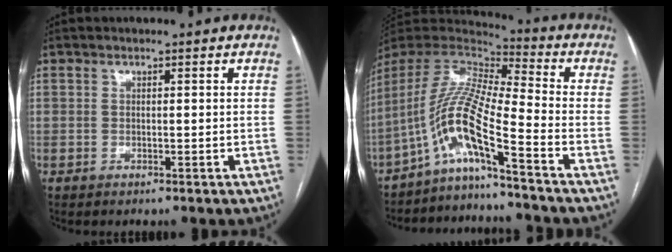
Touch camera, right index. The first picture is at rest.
{"total": 11.8, "force": [-7.3, -0.8, 9.2], "torque": [-0.192, 0.012, -0.141]}